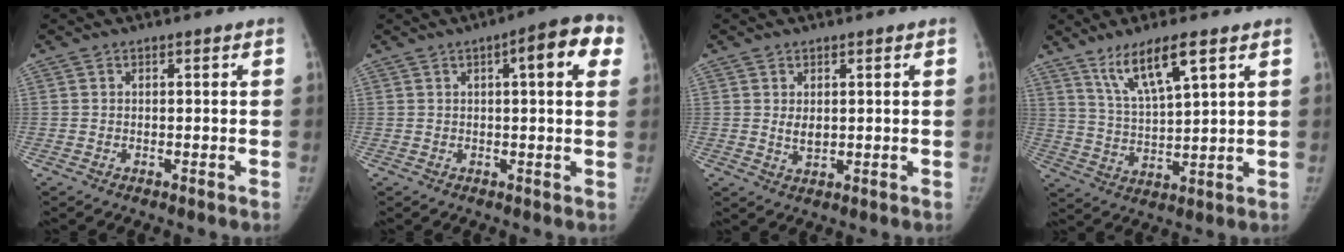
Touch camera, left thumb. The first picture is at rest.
{"total": 9.5, "force": [3.3, 2.6, 8.5], "torque": [-0.083, 0.012, 0.029]}
{"total": 2.5, "force": [0.6, 1.5, 1.9], "torque": [-0.022, -0.009, 0.016]}
{"total": 10.4, "force": [6.4, 2.1, 7.9], "torque": [-0.145, -0.031, 0.129]}